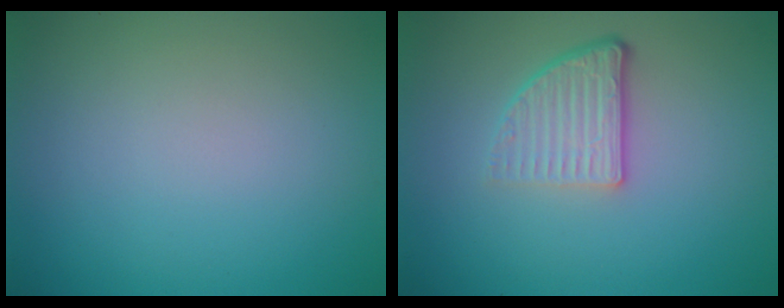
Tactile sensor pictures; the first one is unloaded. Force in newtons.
{"total": 3.8, "press": 2.5, "slide": 2.8}